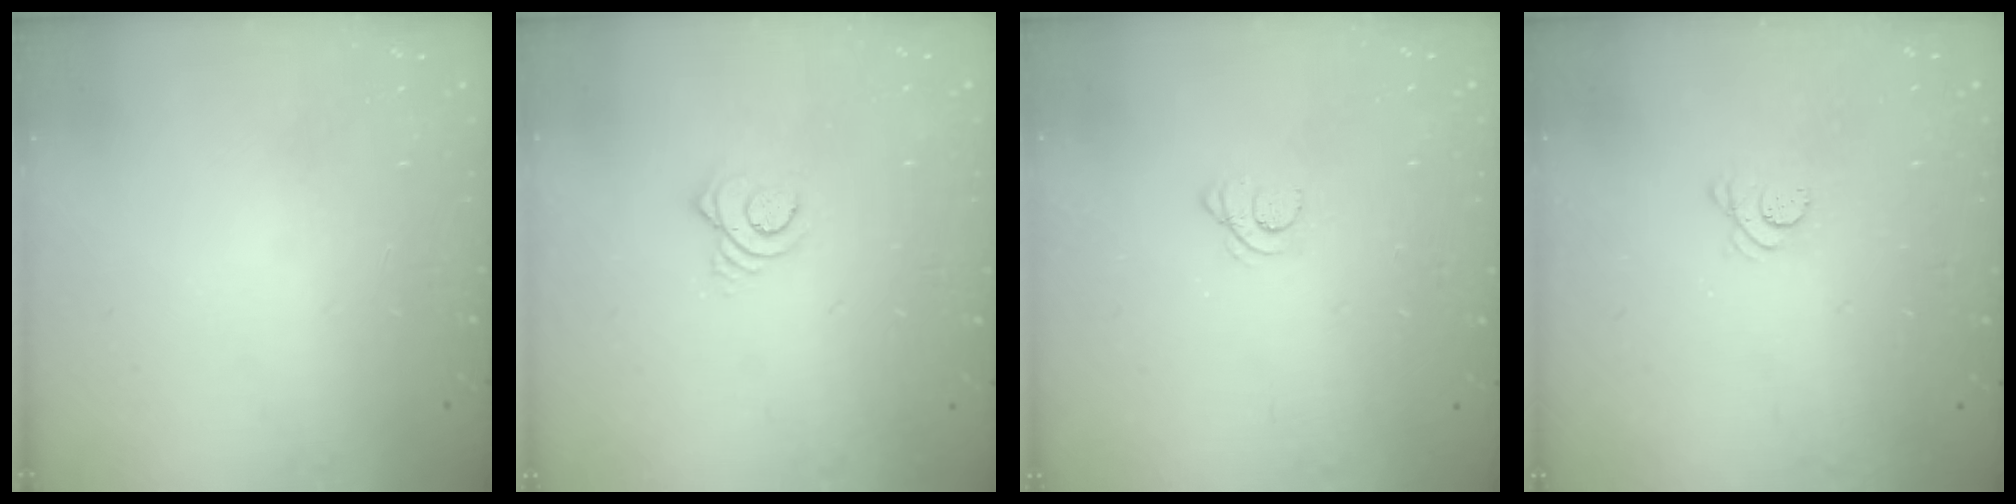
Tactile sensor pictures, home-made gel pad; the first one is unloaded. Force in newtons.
{"total": 5.5, "press": 5.5, "slide": 0.4}
{"total": 1.5, "press": 1.5, "slide": 0.2}
{"total": 3.3, "press": 3.3, "slide": 0.5}